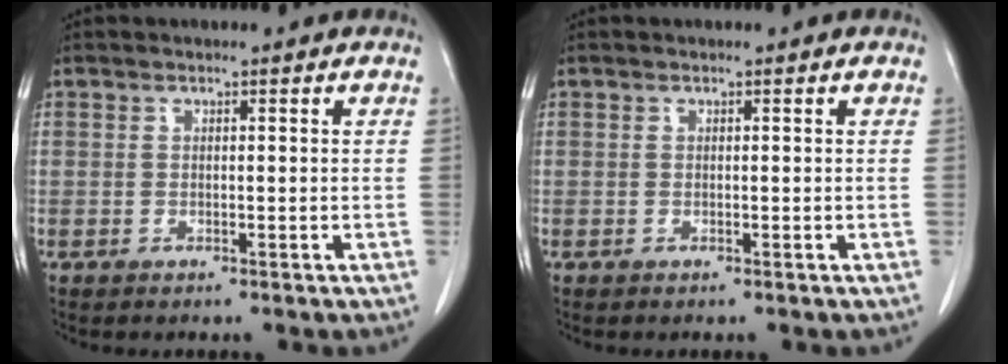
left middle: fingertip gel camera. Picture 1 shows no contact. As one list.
[{"total": 0.0}]